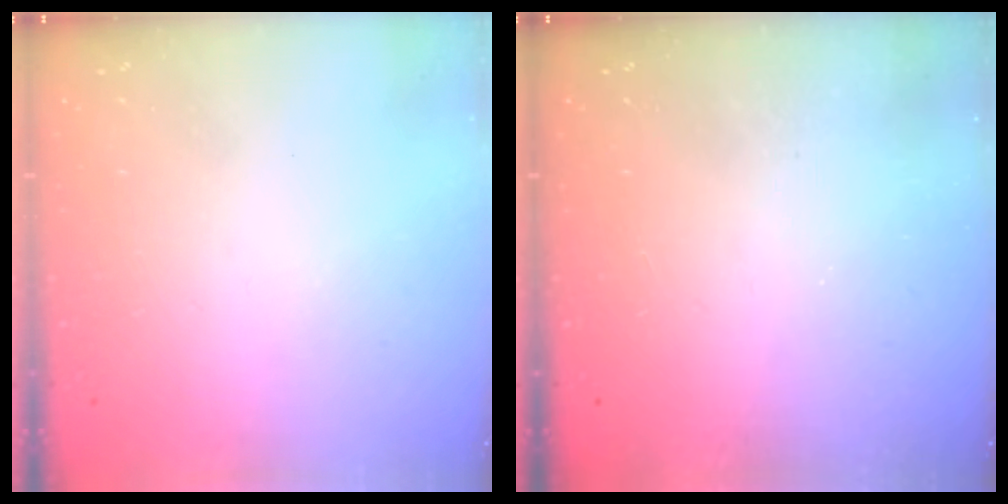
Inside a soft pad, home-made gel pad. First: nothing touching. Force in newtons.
{"total": 0.6, "press": 0.5, "slide": 0.2}